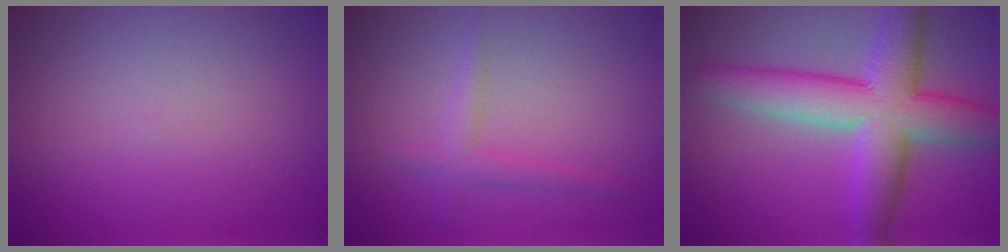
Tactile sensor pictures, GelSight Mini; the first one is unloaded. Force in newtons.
{"total": 1.9, "press": 1.9, "slide": 0.1}
{"total": 8.9, "press": 8.9, "slide": 0.3}